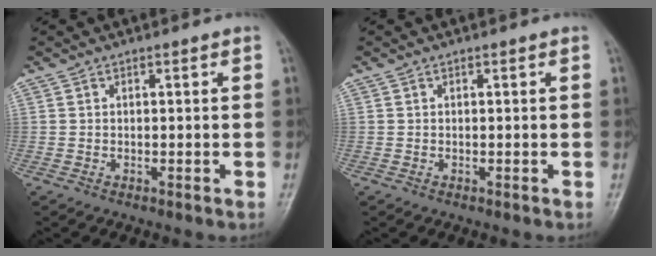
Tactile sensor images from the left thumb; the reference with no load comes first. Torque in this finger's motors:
{"motor_torque": [0.00, 0.00, 0.00, 0.00, 0.00]}